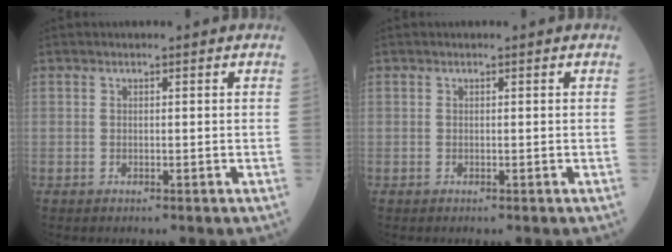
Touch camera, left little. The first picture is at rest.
{"total": 0.0}